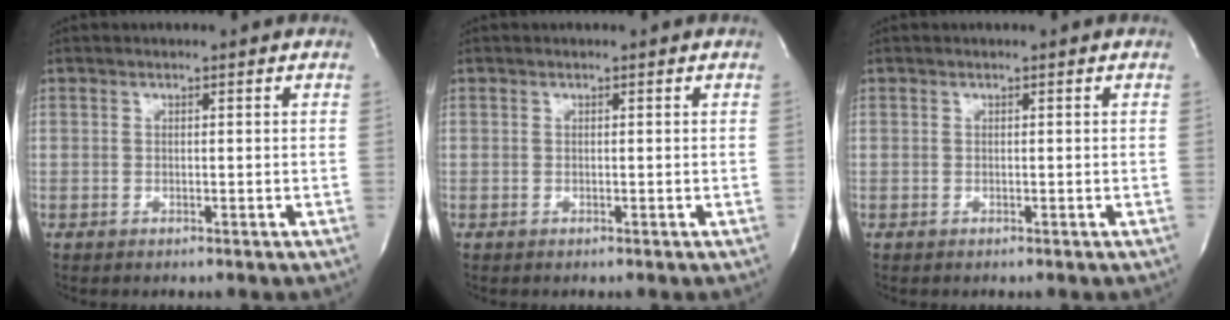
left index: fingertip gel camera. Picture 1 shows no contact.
{"total": 0.0}
{"total": 0.0}